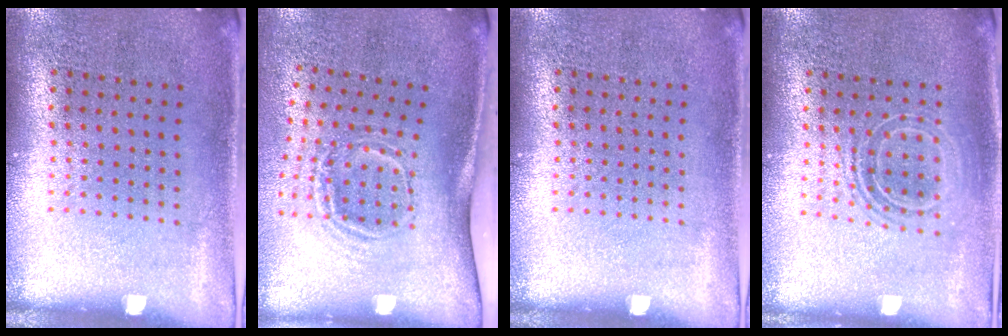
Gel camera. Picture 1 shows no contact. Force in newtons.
{"total": 1.9, "press": 1.2, "slide": 1.5}
{"total": 0.0}
{"total": 1.7, "press": 1.3, "slide": 1.0}